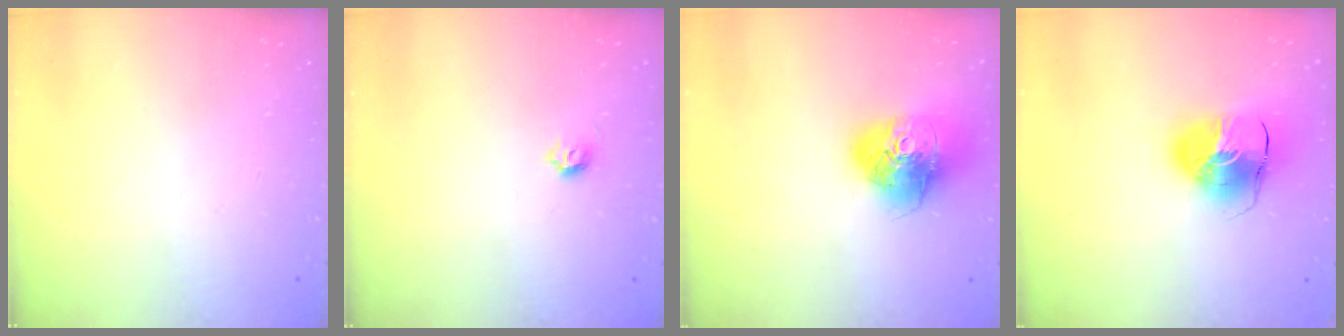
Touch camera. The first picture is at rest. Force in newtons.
{"total": 3.9, "press": 3.9, "slide": 0.6}
{"total": 17.1, "press": 17.0, "slide": 2.2}
{"total": 13.9, "press": 13.8, "slide": 2.1}